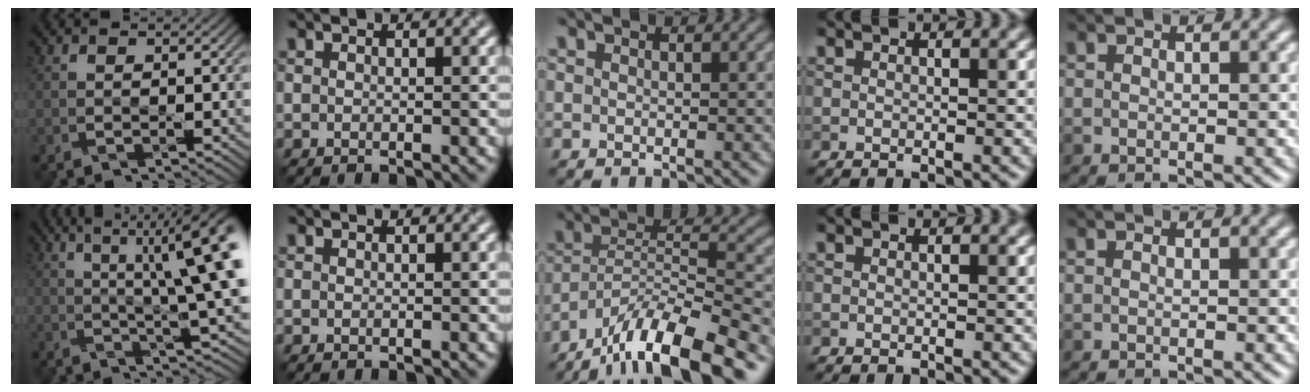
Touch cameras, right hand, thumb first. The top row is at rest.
{"thumb": {"total": 12.5, "force": [3.7, 2.1, 11.8], "torque": [-0.169, 0.016, 0.061]}, "middle": {"total": 12.8, "force": [-9.7, 3.1, 7.8], "torque": [-0.132, 0.010, -0.174]}}